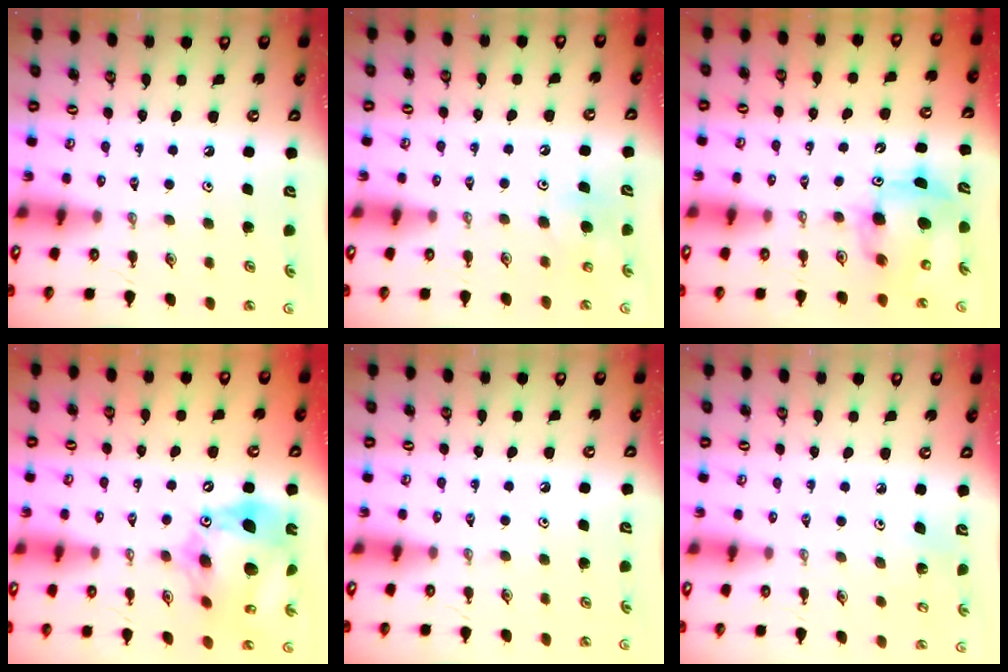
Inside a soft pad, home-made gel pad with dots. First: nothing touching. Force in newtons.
{"total": 5.0, "press": 4.9, "slide": 0.9}
{"total": 7.6, "press": 7.4, "slide": 1.7}
{"total": 19.4, "press": 19.3, "slide": 2.1}
{"total": 0.0}
{"total": 3.7, "press": 3.7, "slide": 0.4}